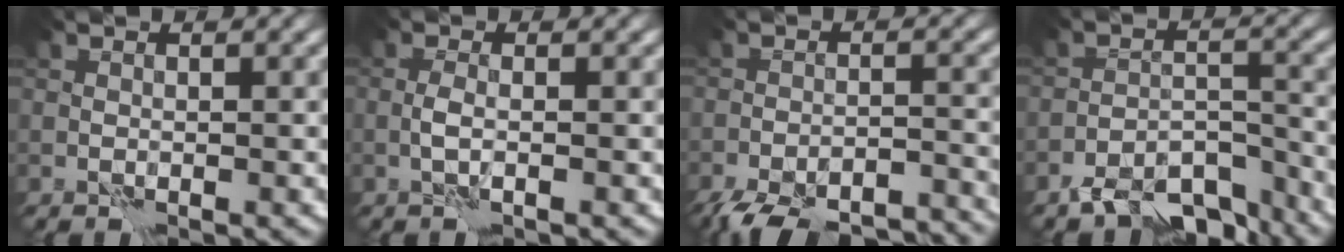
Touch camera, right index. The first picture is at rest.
{"total": 1.2, "force": [-0.2, 0.1, 1.2], "torque": [-0.027, 0.003, -0.007]}
{"total": 12.8, "force": [-11.8, 3.3, 3.8], "torque": [-0.054, -0.019, -0.157]}
{"total": 7.1, "force": [-5.8, 2.5, 3.1], "torque": [-0.047, -0.004, -0.101]}